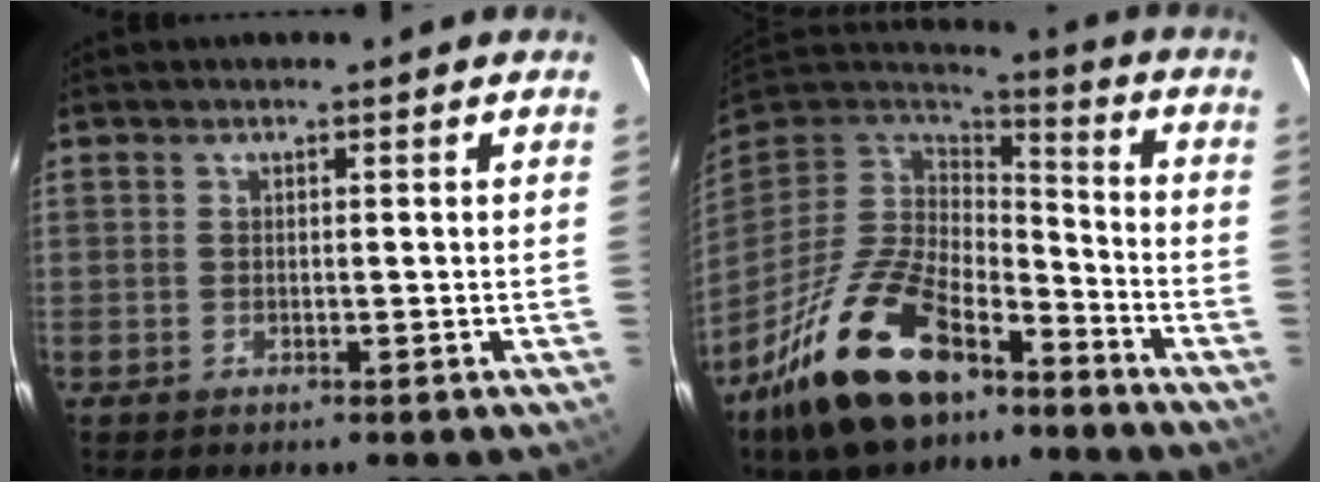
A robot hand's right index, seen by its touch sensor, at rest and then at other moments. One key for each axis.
{"total": 21.7, "fx": -13.8, "fy": 10.1, "fz": 13.4, "tx": -0.277, "ty": -0.018, "tz": -0.240}